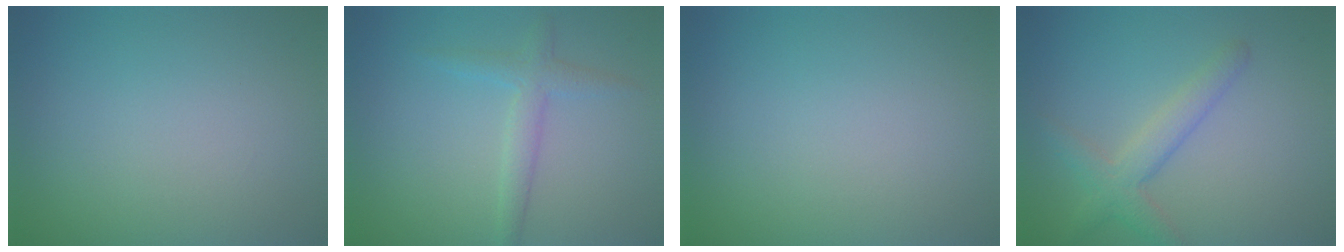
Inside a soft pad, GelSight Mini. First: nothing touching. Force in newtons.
{"total": 2.3, "press": 2.3, "slide": 0.1}
{"total": 0.0}
{"total": 2.9, "press": 2.9, "slide": 0.2}